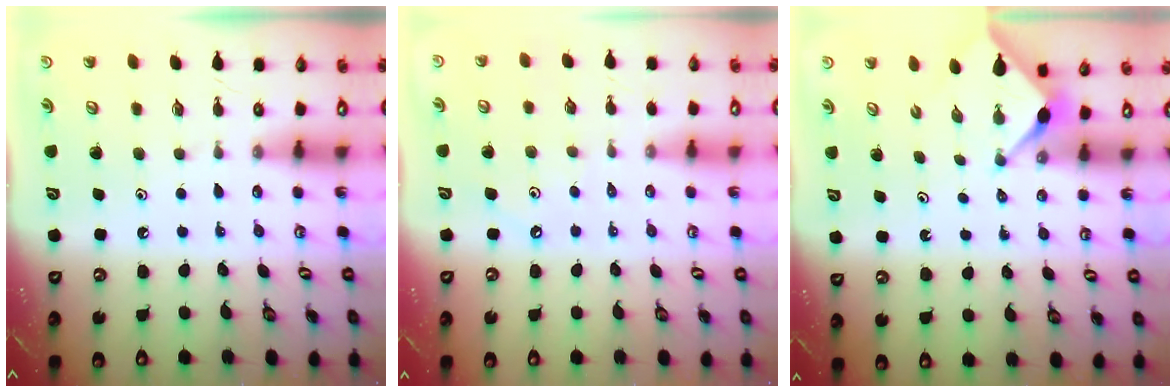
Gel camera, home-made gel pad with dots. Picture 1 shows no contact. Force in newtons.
{"total": 2.5, "press": 2.5, "slide": 0.5}
{"total": 3.1, "press": 3.1, "slide": 0.3}